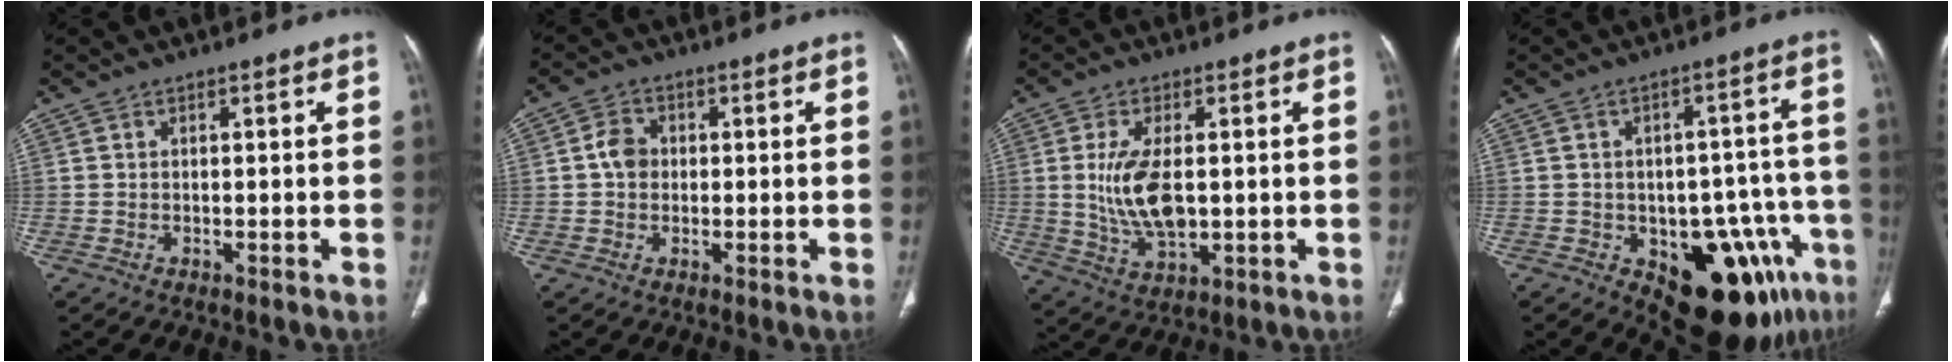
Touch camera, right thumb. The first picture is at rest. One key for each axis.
{"total": 4.1, "fx": 0.2, "fy": 3.4, "fz": 2.3, "tx": -0.034, "ty": 0.009, "tz": -0.002}
{"total": 10.6, "fx": 0.5, "fy": 5.2, "fz": 9.2, "tx": -0.183, "ty": -0.013, "tz": 0.021}
{"total": 17.1, "fx": -8.2, "fy": 8.6, "fz": 12.4, "tx": -0.088, "ty": 0.042, "tz": -0.094}